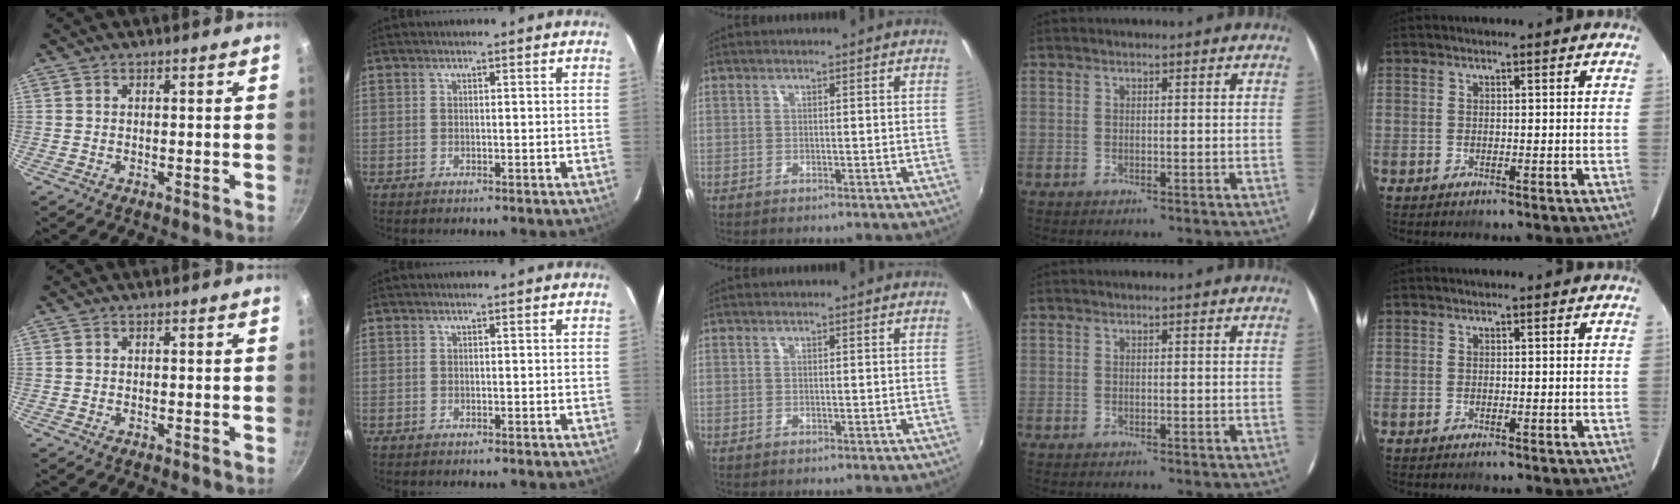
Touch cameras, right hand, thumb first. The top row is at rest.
{}